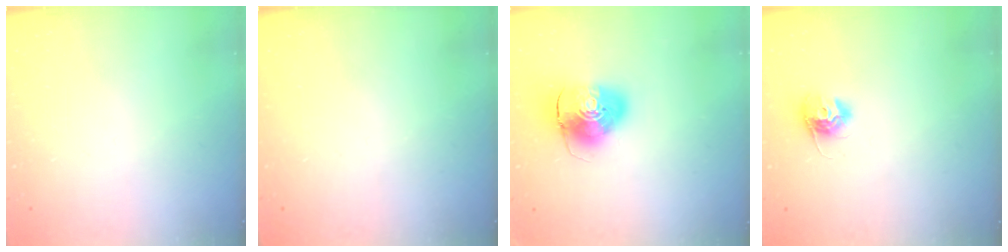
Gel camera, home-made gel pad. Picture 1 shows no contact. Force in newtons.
{"total": 0.0}
{"total": 10.5, "press": 10.4, "slide": 1.8}
{"total": 10.3, "press": 10.3, "slide": 0.5}